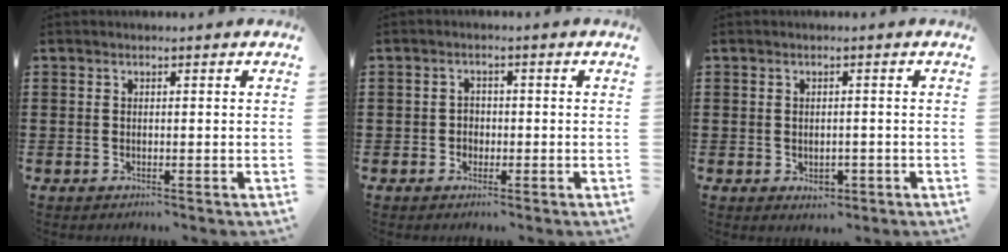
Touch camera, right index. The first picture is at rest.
{"total": 1.7, "force": [-0.6, 1.5, 0.5], "torque": [-0.015, 0.003, -0.016]}
{"total": 2.0, "force": [-0.6, 1.3, 1.4], "torque": [-0.028, 0.002, -0.012]}